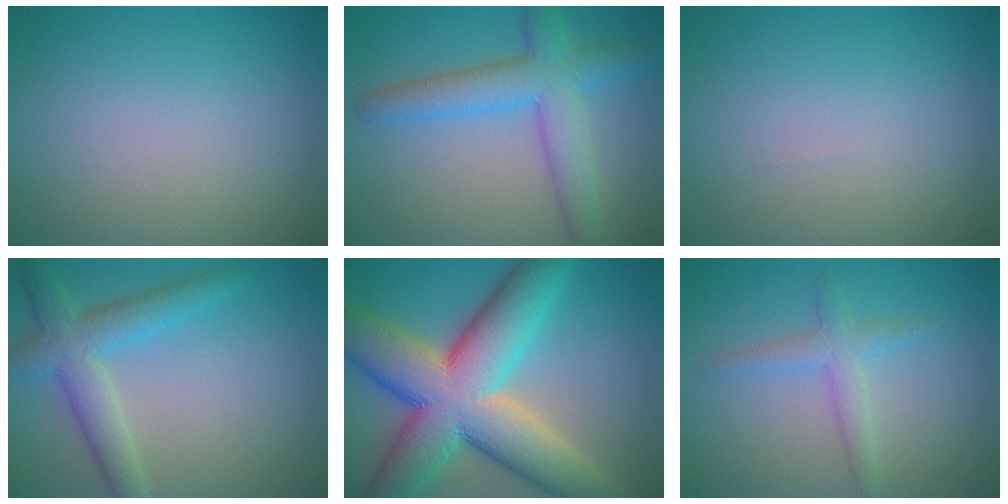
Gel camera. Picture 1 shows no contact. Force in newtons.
{"total": 5.9, "press": 5.9, "slide": 0.2}
{"total": 0.0}
{"total": 4.7, "press": 4.7, "slide": 0.1}
{"total": 14.6, "press": 14.6, "slide": 0.7}
{"total": 2.2, "press": 2.2, "slide": 0.1}